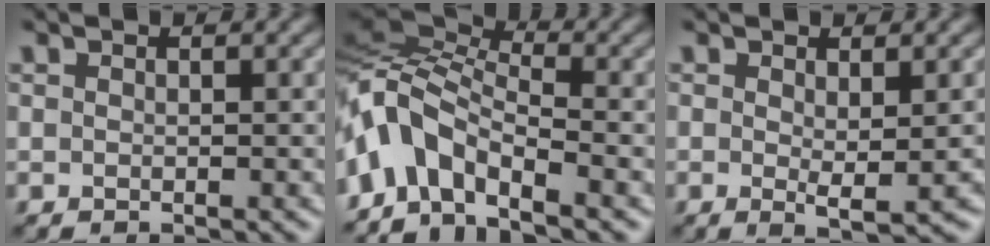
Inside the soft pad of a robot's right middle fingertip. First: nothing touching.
{"total": 7.5, "force": [-3.4, 3.8, 5.4], "torque": [-0.104, 0.023, -0.084]}
{"total": 2.0, "force": [0.2, 0.2, 2.0], "torque": [-0.034, -0.004, 0.009]}